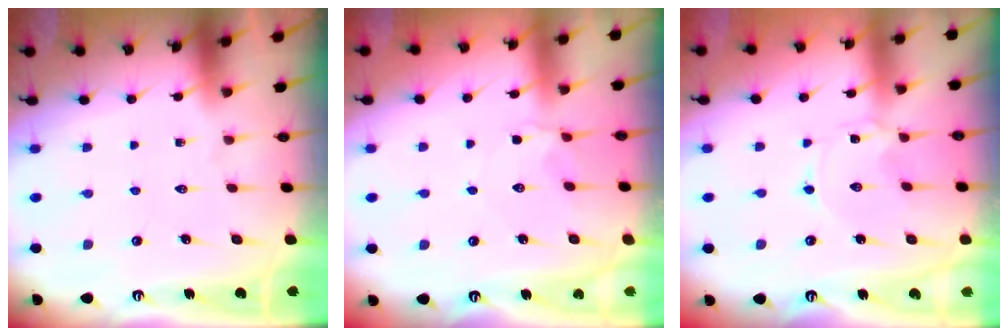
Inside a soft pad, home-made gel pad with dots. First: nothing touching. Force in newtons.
{"total": 1.9, "press": 1.8, "slide": 0.7}
{"total": 0.0}